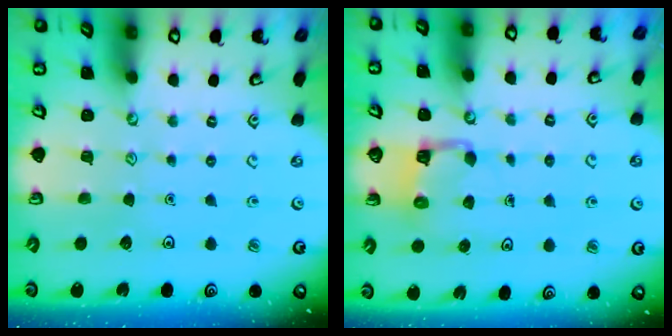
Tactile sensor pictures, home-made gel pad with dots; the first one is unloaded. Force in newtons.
{"total": 2.8, "press": 2.8, "slide": 0.2}